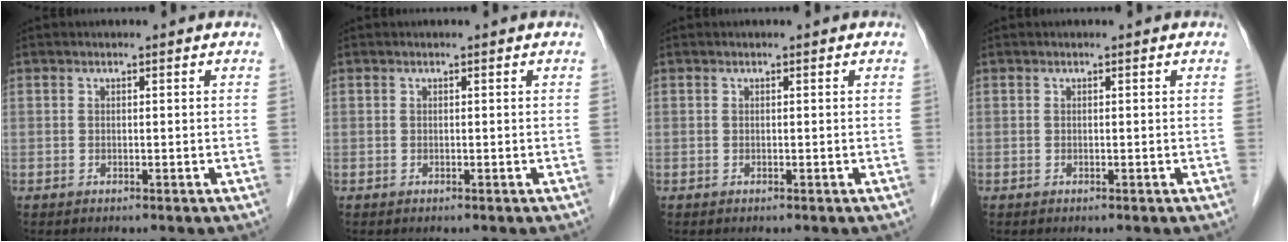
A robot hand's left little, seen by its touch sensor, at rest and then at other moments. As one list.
[{"total": 0.0}, {"total": 0.0}, {"total": 0.0}]